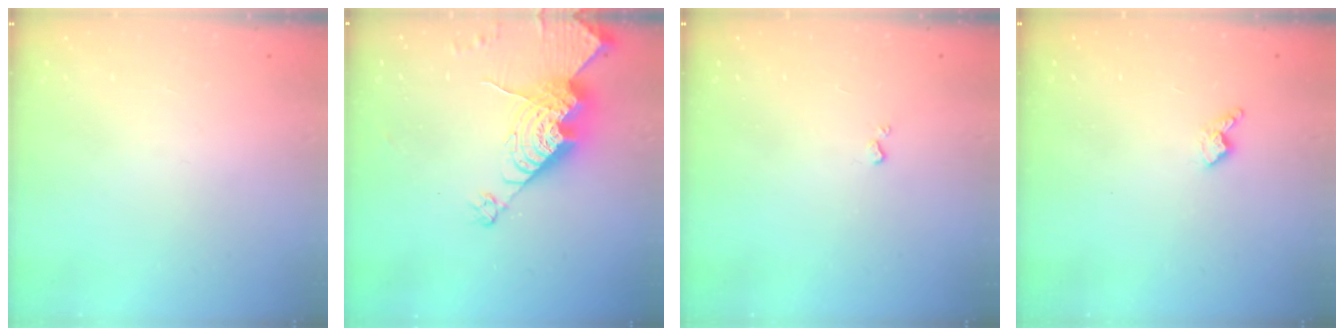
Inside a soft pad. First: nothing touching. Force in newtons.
{"total": 17.2, "press": 17.2, "slide": 1.7}
{"total": 0.7, "press": 0.7, "slide": 0.2}
{"total": 5.7, "press": 5.7, "slide": 0.7}